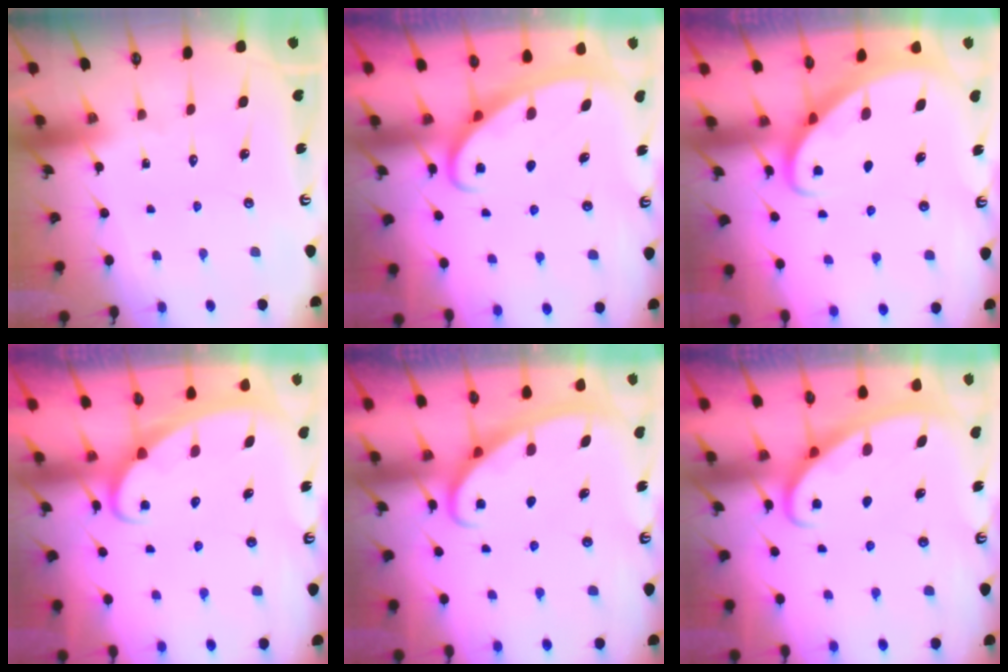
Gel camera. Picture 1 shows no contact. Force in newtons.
{"total": 2.8, "press": 2.8, "slide": 0.4}
{"total": 2.8, "press": 2.8, "slide": 0.2}
{"total": 2.4, "press": 2.4, "slide": 0.3}
{"total": 3.0, "press": 3.0, "slide": 0.4}
{"total": 2.8, "press": 2.8, "slide": 0.4}